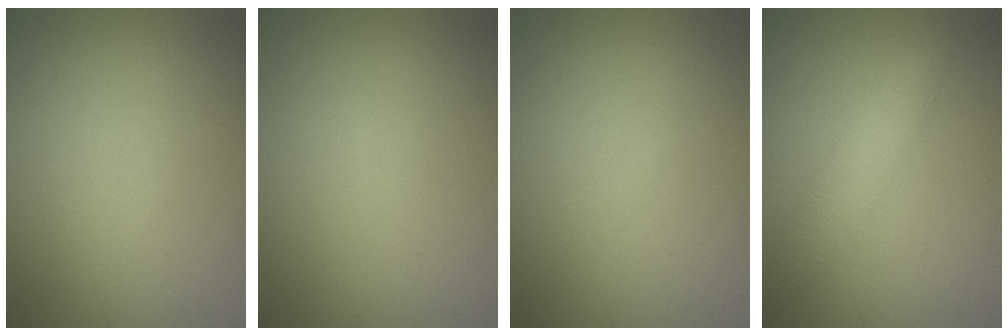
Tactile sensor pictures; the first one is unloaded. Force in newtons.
{"total": 0.0}
{"total": 0.0}
{"total": 2.9, "press": 2.9, "slide": 0.1}